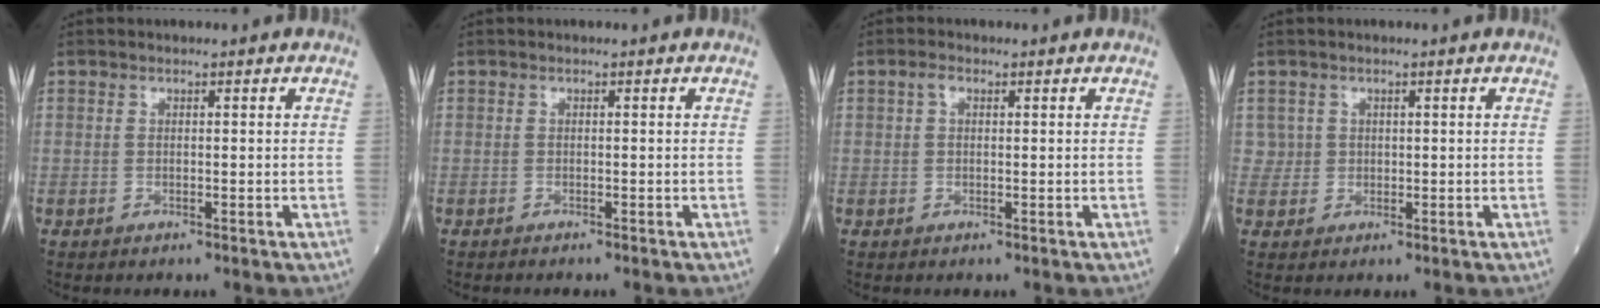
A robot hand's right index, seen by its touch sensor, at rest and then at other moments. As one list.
[{"total": 0.7, "force": [-0.7, 0.0, 0.0], "torque": [0.004, -0.001, -0.012]}, {"total": 1.1, "force": [0.4, 0.7, 0.8], "torque": [-0.017, 0.010, 0.007]}, {"total": 1.8, "force": [0.5, 1.7, -0.2], "torque": [0.018, 0.005, 0.005]}]